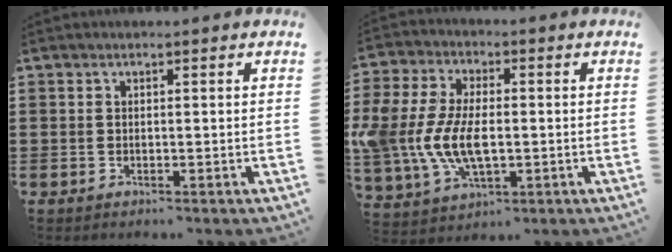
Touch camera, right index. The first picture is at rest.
{"total": 9.7, "force": [-1.2, 5.7, 7.8], "torque": [-0.196, -0.004, -0.028]}